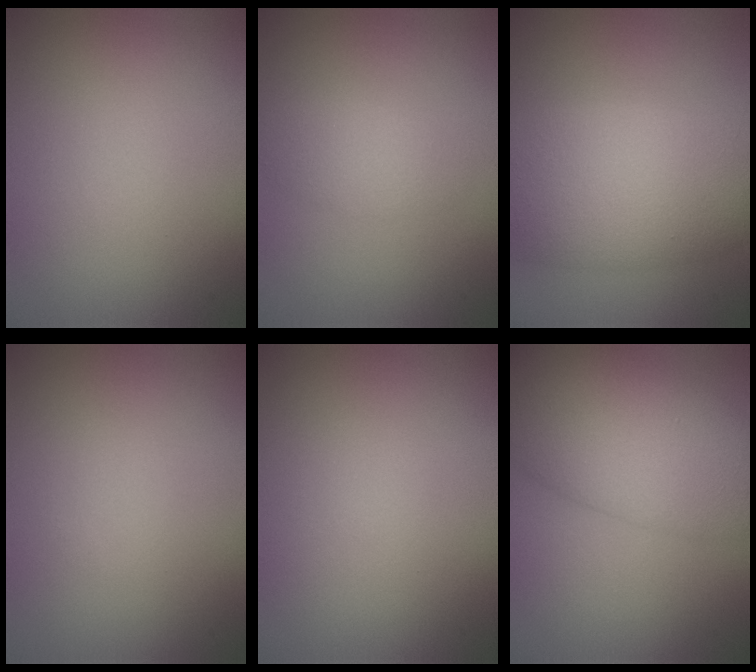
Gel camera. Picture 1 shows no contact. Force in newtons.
{"total": 1.9, "press": 1.9, "slide": 0.0}
{"total": 8.1, "press": 8.1, "slide": 0.3}
{"total": 0.0}
{"total": 0.0}
{"total": 8.1, "press": 8.1, "slide": 0.2}